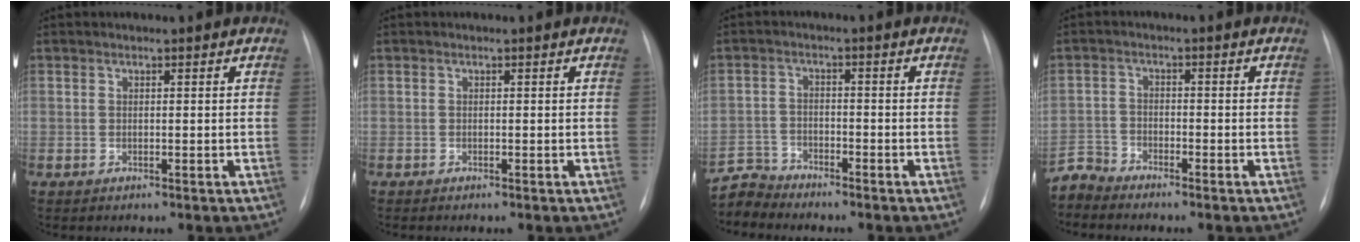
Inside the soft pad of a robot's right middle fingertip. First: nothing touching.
{"total": 0.0}
{"total": 4.5, "force": [-4.3, 0.4, -1.2], "torque": [0.025, -0.005, -0.084]}
{"total": 3.5, "force": [-3.4, 0.1, -0.8], "torque": [0.018, -0.014, -0.070]}